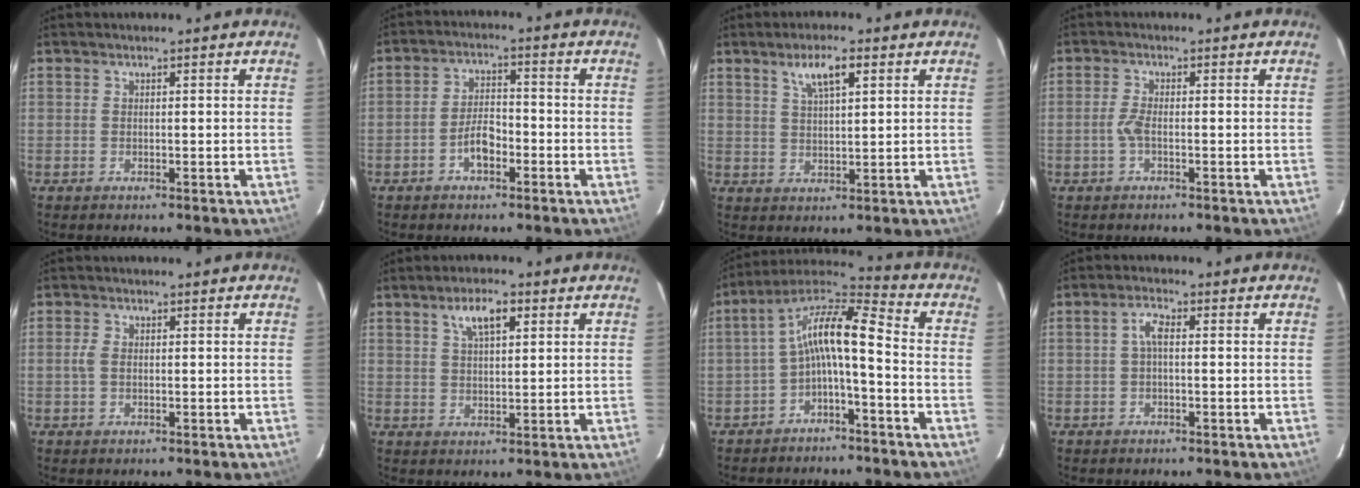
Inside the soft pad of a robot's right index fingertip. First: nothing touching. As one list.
[{"total": 4.8, "force": [-2.5, 2.3, 3.5], "torque": [-0.070, 0.013, -0.041]}, {"total": 5.6, "force": [2.9, 1.4, 4.5], "torque": [-0.083, 0.006, 0.054]}, {"total": 2.1, "force": [-0.7, 0.5, 1.9], "torque": [-0.043, 0.003, -0.016]}, {"total": 1.8, "force": [-0.1, 1.0, 1.5], "torque": [-0.031, 0.004, -0.002]}, {"total": 5.7, "force": [2.8, 2.1, 4.5], "torque": [-0.079, 0.012, 0.052]}, {"total": 10.3, "force": [-2.5, 2.7, 9.7], "torque": [-0.200, 0.024, -0.051]}, {"total": 2.3, "force": [0.3, 0.8, 2.1], "torque": [-0.044, 0.008, 0.004]}]